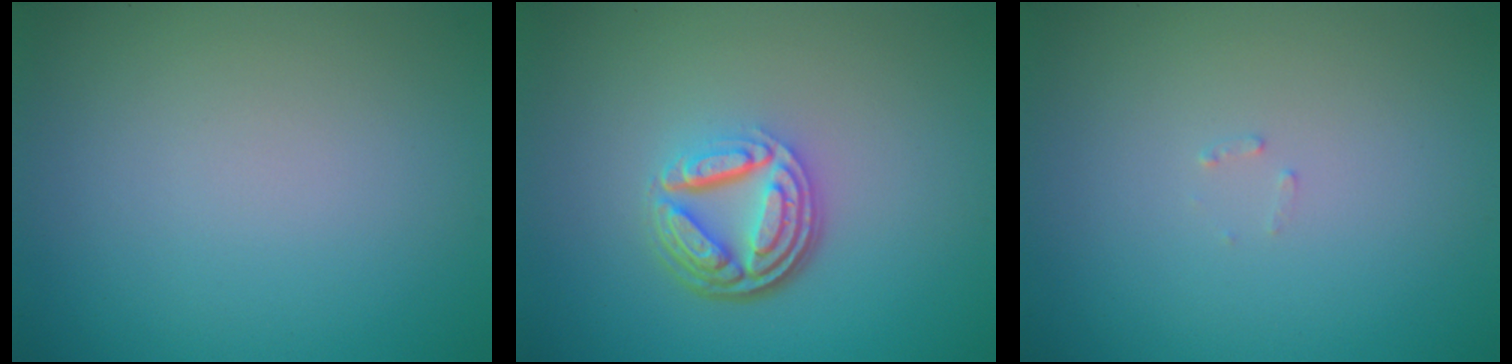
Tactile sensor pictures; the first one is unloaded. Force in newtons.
{"total": 5.3, "press": 3.7, "slide": 3.8}
{"total": 0.6, "press": 0.6, "slide": 0.1}